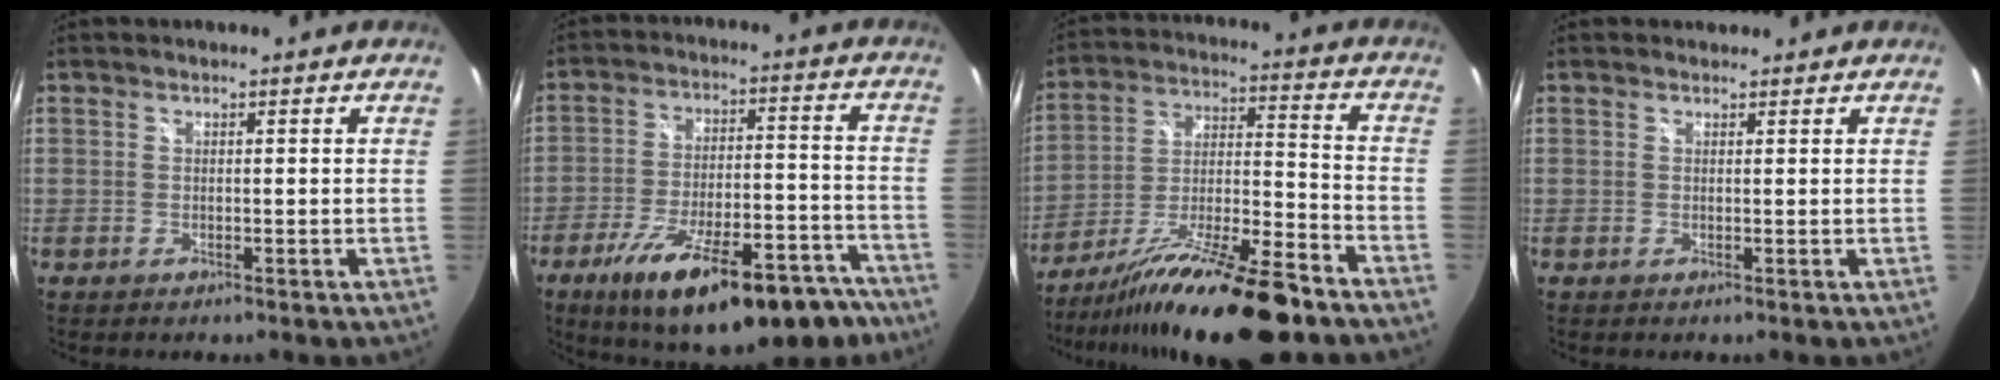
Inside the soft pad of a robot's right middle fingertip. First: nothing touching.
{"total": 24.9, "force": [-17.6, 8.3, 15.6], "torque": [-0.243, -0.015, -0.240]}
{"total": 20.6, "force": [-15.7, 2.6, 13.2], "torque": [-0.238, -0.030, -0.262]}
{"total": 1.0, "force": [0.8, 0.5, -0.1], "torque": [0.002, 0.005, 0.011]}